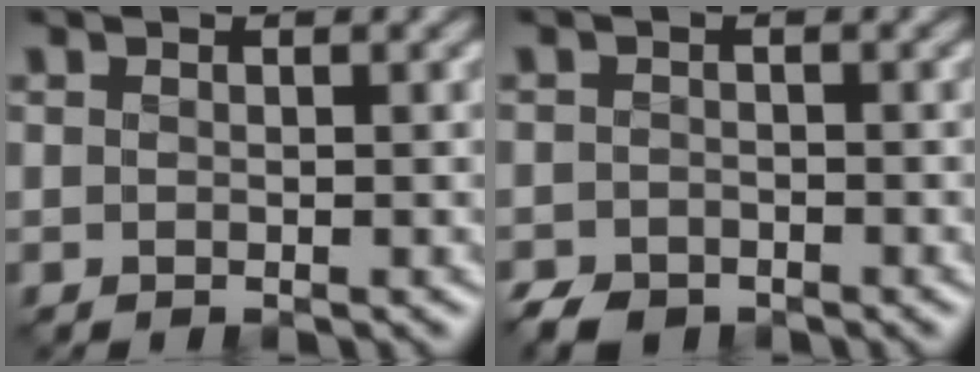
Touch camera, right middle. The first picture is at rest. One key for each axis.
{"total": 2.4, "fx": -2.0, "fy": 1.2, "fz": 0.7, "tx": -0.008, "ty": -0.003, "tz": -0.040}